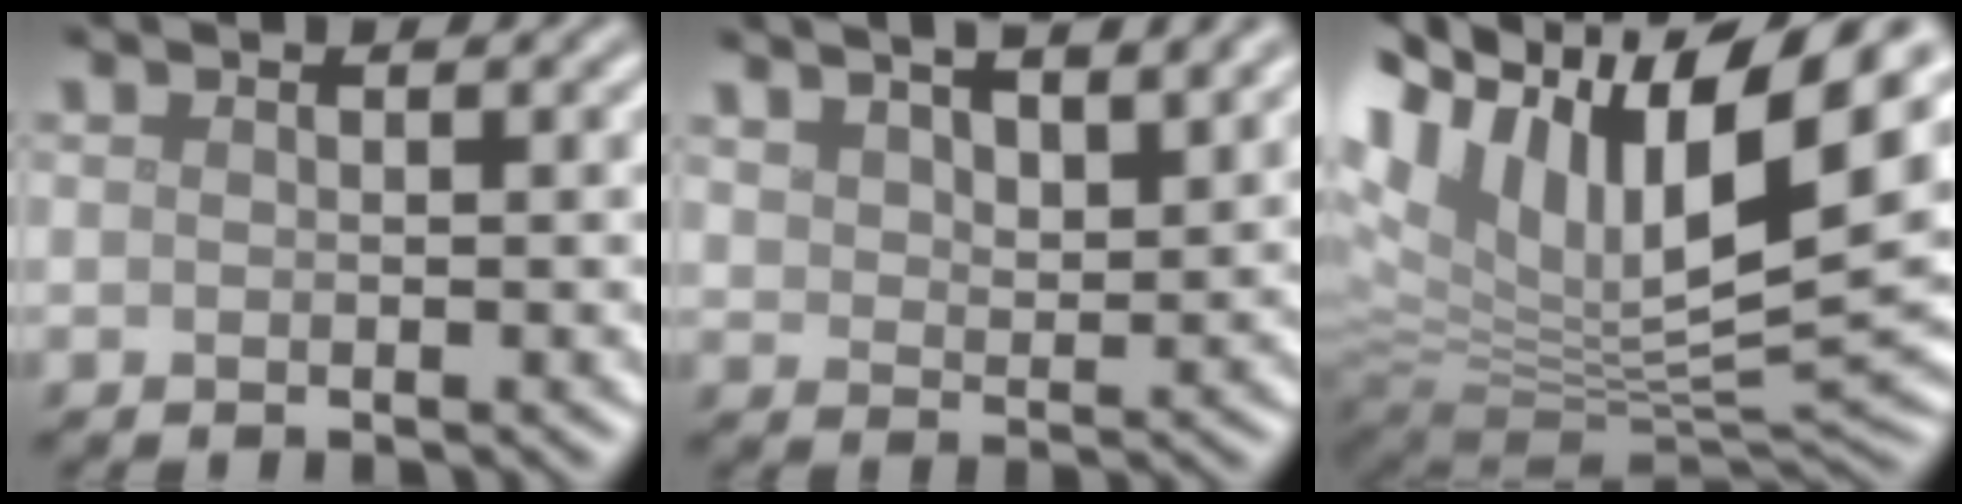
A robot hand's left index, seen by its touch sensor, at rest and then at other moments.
{"total": 8.5, "force": [5.6, 3.6, 5.3], "torque": [-0.076, 0.026, 0.070]}
{"total": 16.7, "force": [6.3, 8.0, 13.3], "torque": [-0.258, 0.011, 0.110]}